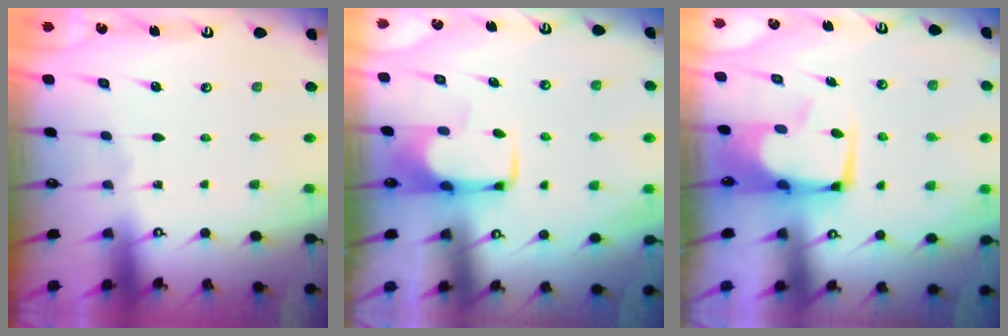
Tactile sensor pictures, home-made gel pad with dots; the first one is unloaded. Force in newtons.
{"total": 1.8, "press": 1.7, "slide": 0.5}
{"total": 3.4, "press": 3.2, "slide": 1.2}